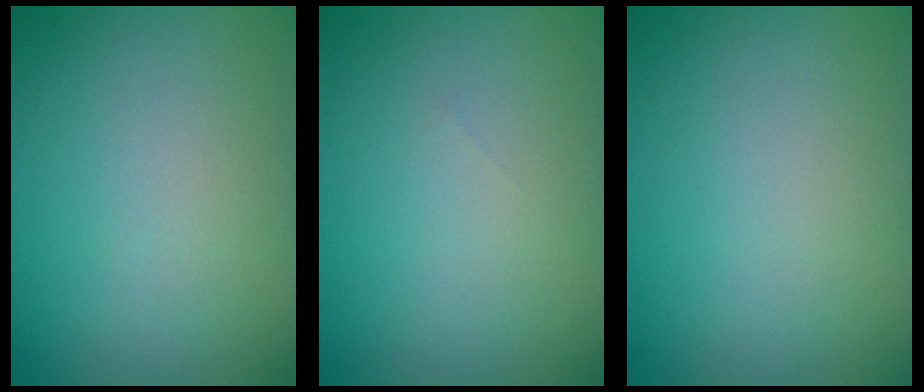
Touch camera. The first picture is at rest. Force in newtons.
{"total": 0.0}
{"total": 0.0}